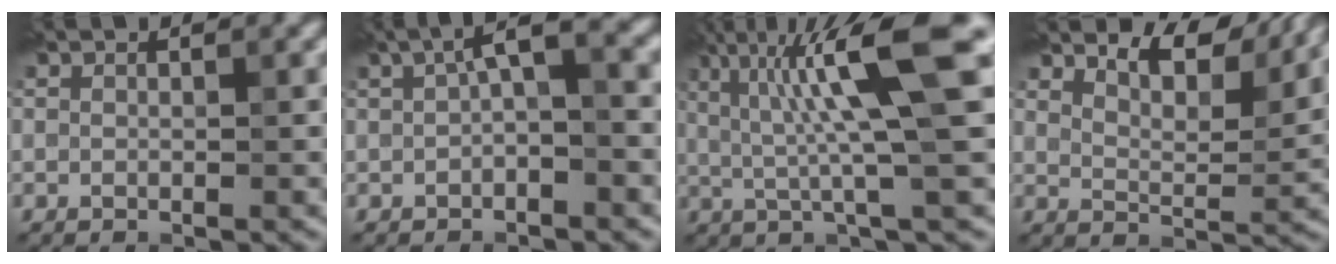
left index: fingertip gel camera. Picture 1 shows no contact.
{"total": 3.6, "force": [0.8, 0.9, 3.4], "torque": [-0.053, 0.017, 0.004]}
{"total": 10.0, "force": [2.6, 1.6, 9.6], "torque": [-0.154, 0.007, 0.044]}
{"total": 7.6, "force": [6.8, 1.7, 3.0], "torque": [-0.056, 0.006, 0.091]}